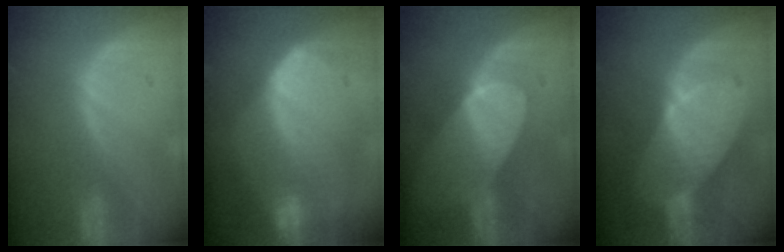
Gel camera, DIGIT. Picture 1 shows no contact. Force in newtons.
{"total": 10.4, "press": 9.0, "slide": 5.1}
{"total": 7.2, "press": 7.0, "slide": 1.7}
{"total": 7.9, "press": 7.9, "slide": 0.1}